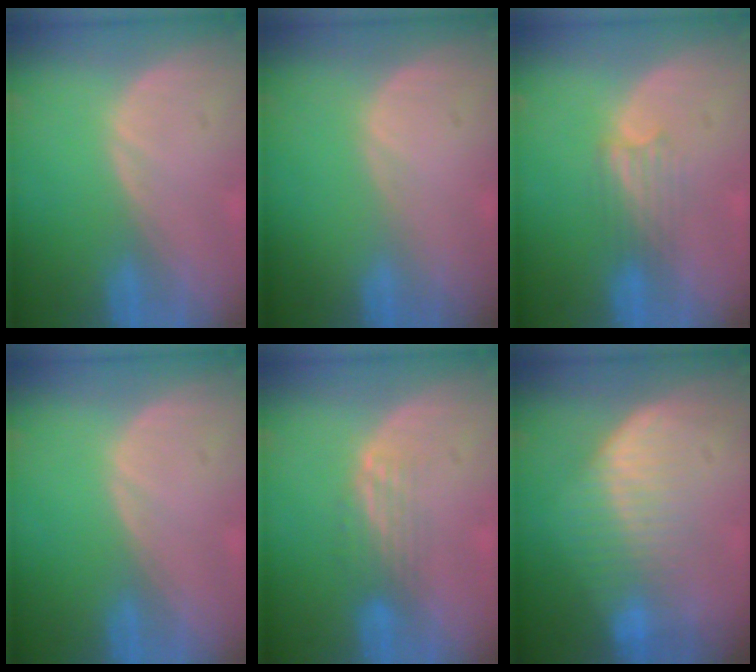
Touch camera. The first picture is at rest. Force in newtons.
{"total": 0.0}
{"total": 3.2, "press": 2.9, "slide": 1.4}
{"total": 0.0}
{"total": 3.4, "press": 2.9, "slide": 1.8}
{"total": 7.2, "press": 6.7, "slide": 2.9}